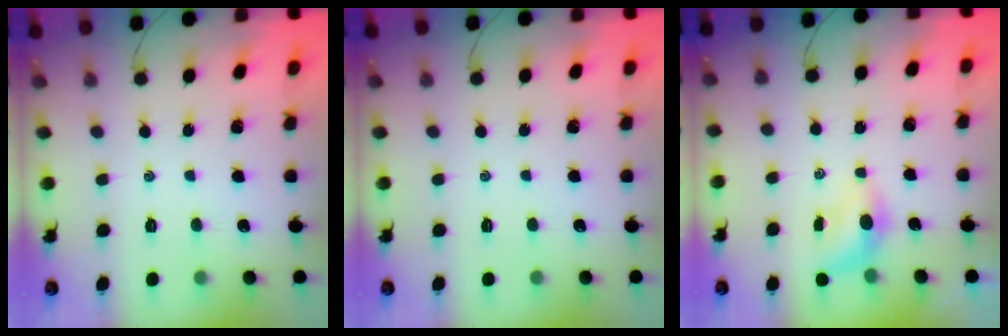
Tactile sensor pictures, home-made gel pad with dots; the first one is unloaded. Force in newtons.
{"total": 0.0}
{"total": 3.8, "press": 3.7, "slide": 0.8}